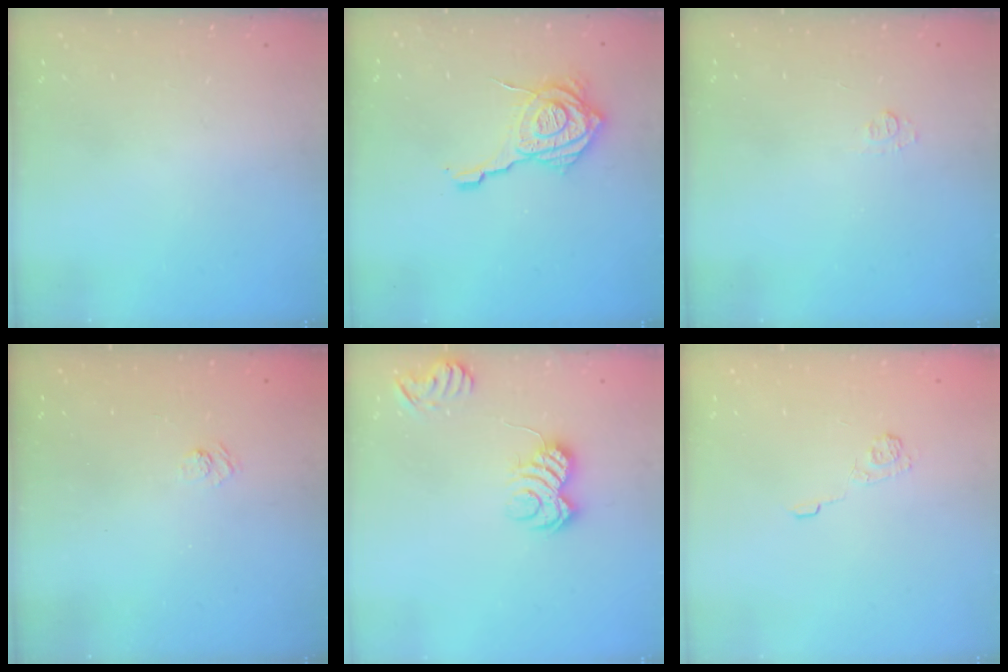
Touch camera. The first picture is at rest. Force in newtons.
{"total": 16.5, "press": 16.5, "slide": 1.8}
{"total": 3.8, "press": 3.8, "slide": 0.5}
{"total": 2.3, "press": 1.8, "slide": 1.3}
{"total": 6.4, "press": 6.4, "slide": 0.8}
{"total": 3.7, "press": 3.4, "slide": 1.5}